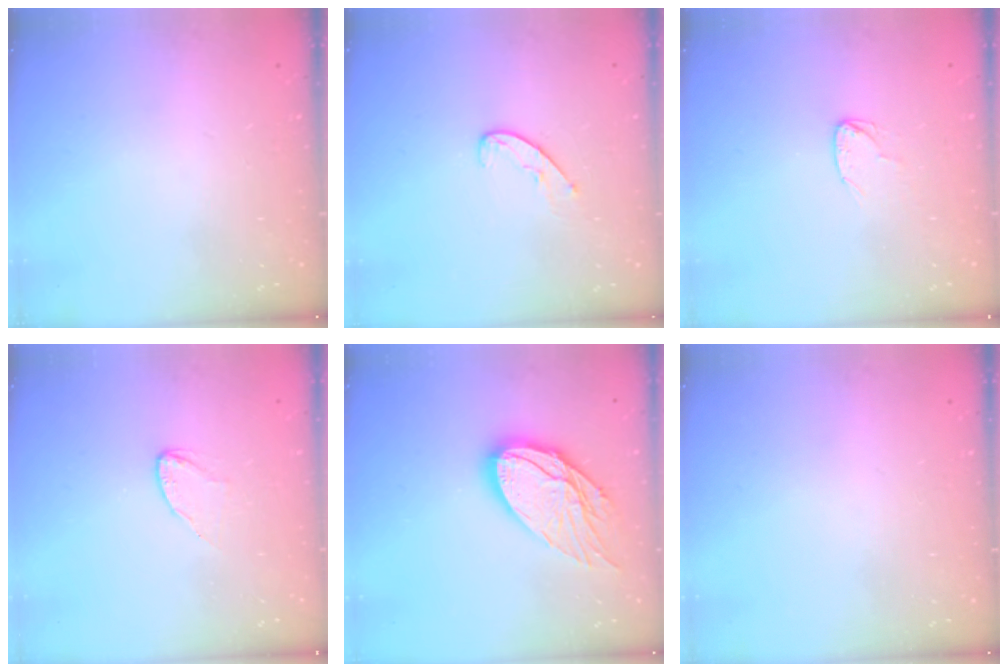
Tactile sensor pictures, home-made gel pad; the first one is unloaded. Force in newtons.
{"total": 6.7, "press": 6.7, "slide": 0.5}
{"total": 4.8, "press": 4.8, "slide": 0.4}
{"total": 3.8, "press": 3.8, "slide": 0.4}
{"total": 16.3, "press": 16.2, "slide": 1.4}
{"total": 0.0}